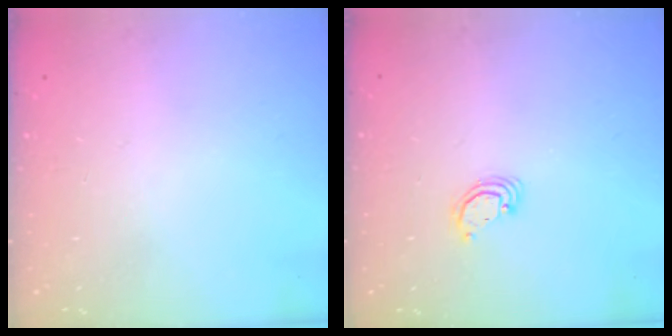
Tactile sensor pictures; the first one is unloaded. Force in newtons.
{"total": 2.7, "press": 2.7, "slide": 0.2}